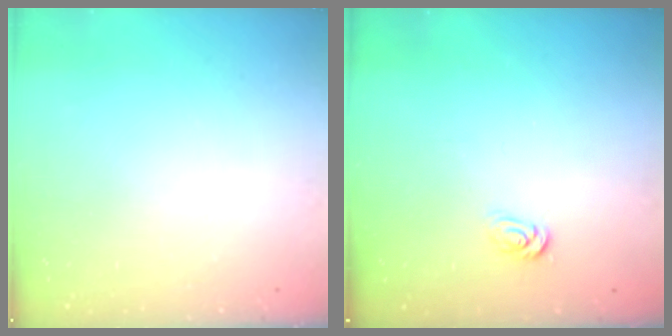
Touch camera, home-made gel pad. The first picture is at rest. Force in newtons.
{"total": 2.6, "press": 2.6, "slide": 0.4}